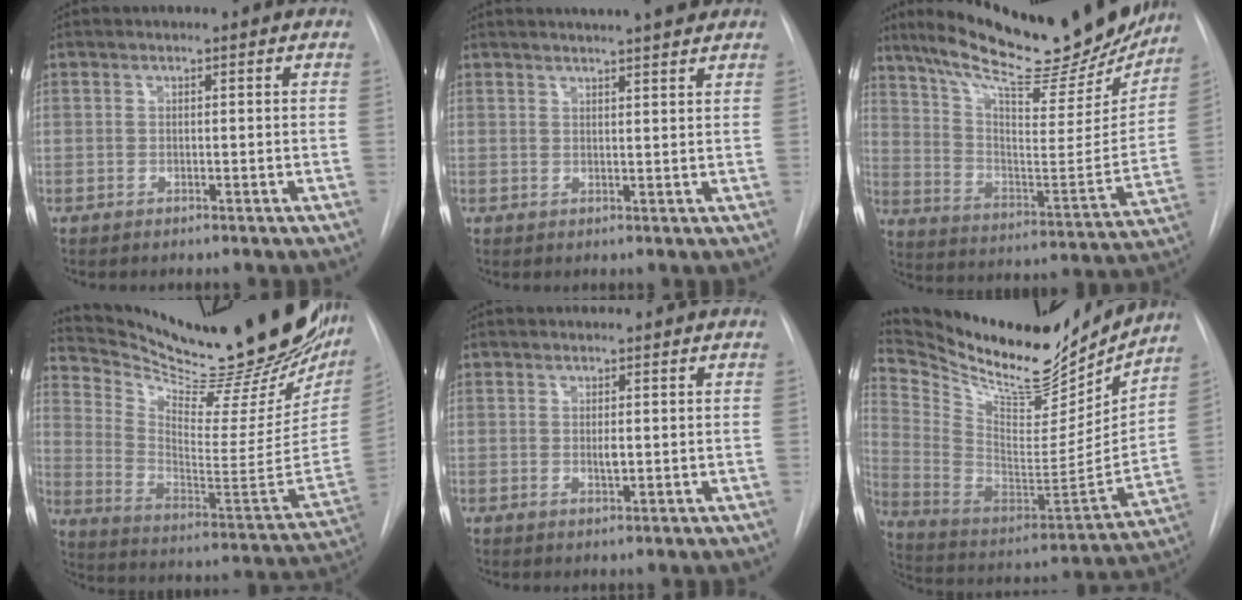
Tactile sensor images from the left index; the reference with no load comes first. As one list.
[{"total": 8.1, "force": [7.1, 0.6, 3.9], "torque": [-0.057, 0.013, 0.083]}, {"total": 27.3, "force": [22.7, 5.3, 14.2], "torque": [-0.220, -0.046, 0.318]}, {"total": 31.1, "force": [27.2, 5.1, 14.1], "torque": [-0.227, -0.106, 0.372]}, {"total": 1.0, "force": [-0.1, 0.3, 1.0], "torque": [-0.018, -0.007, 0.001]}, {"total": 24.8, "force": [22.4, 6.0, 8.9], "torque": [-0.168, -0.052, 0.349]}]